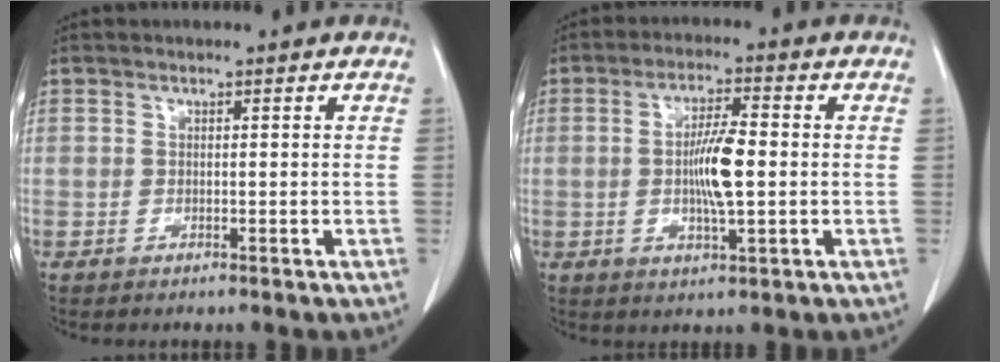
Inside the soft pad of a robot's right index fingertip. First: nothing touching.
{"total": 7.3, "force": [-0.4, 1.1, 7.2], "torque": [-0.136, -0.001, -0.008]}